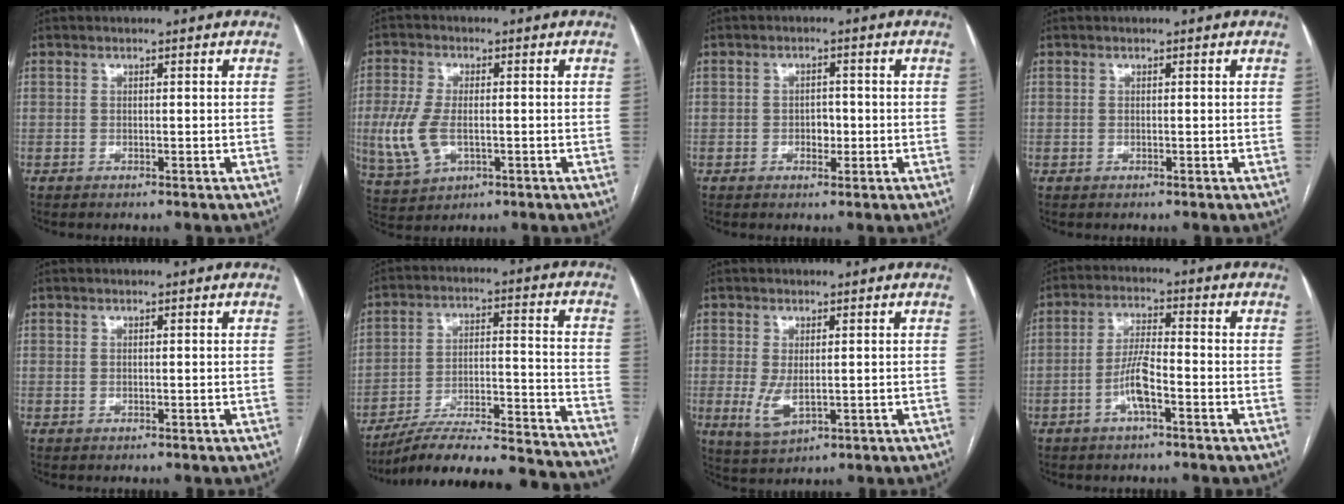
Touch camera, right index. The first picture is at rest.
{"total": 7.8, "force": [-1.1, 4.2, 6.5], "torque": [-0.163, -0.004, -0.016]}
{"total": 2.4, "force": [-0.6, 1.6, 1.7], "torque": [-0.022, 0.005, -0.007]}
{"total": 0.0}
{"total": 0.0}
{"total": 28.4, "force": [-26.1, 2.4, 10.9], "torque": [-0.105, 0.003, -0.365]}
{"total": 4.5, "force": [-0.3, 1.9, 4.0], "torque": [-0.087, -0.017, 0.007]}
{"total": 5.6, "force": [-2.3, 0.9, 5.0], "torque": [-0.105, 0.007, -0.046]}